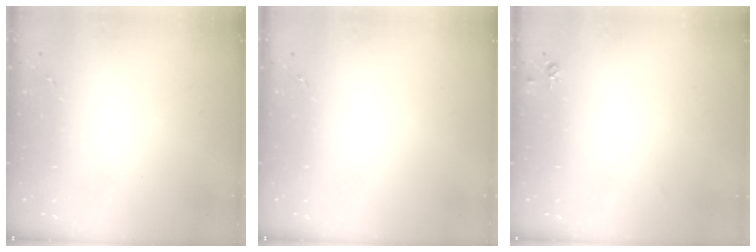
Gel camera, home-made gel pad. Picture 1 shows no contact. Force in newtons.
{"total": 0.0}
{"total": 4.7, "press": 4.7, "slide": 0.7}